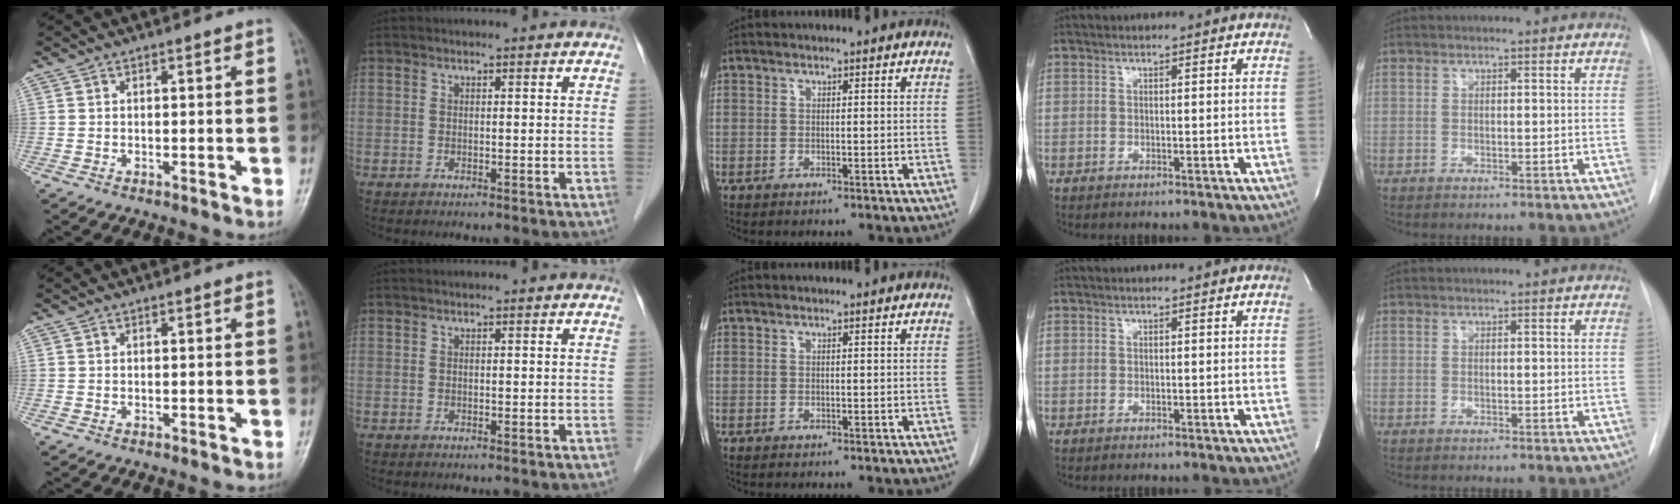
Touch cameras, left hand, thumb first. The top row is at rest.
{}